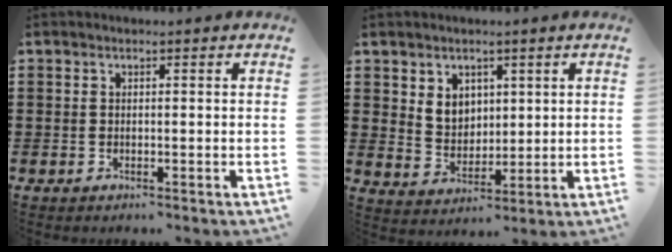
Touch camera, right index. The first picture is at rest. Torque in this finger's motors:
{"motor_torque": [0.17, -0.13, 0.12, 0.09]}